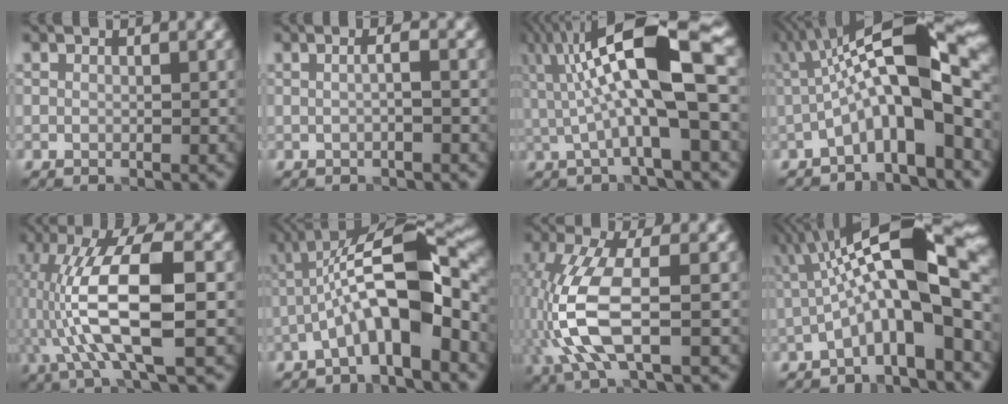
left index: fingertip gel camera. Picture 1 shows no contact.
{"total": 1.5, "force": [0.0, 0.4, 1.4], "torque": [-0.018, 0.005, -0.005]}
{"total": 11.7, "force": [2.0, 3.0, 11.2], "torque": [-0.196, 0.016, 0.031]}
{"total": 11.9, "force": [-0.4, 3.3, 11.4], "torque": [-0.180, 0.028, -0.018]}
{"total": 10.6, "force": [-1.5, 3.0, 10.1], "torque": [-0.207, 0.020, -0.026]}
{"total": 10.0, "force": [-2.4, 2.9, 9.3], "torque": [-0.164, 0.027, -0.047]}
{"total": 7.5, "force": [-1.8, 2.6, 6.8], "torque": [-0.171, 0.003, -0.035]}
{"total": 12.1, "force": [1.0, 3.3, 11.6], "torque": [-0.177, 0.026, 0.010]}